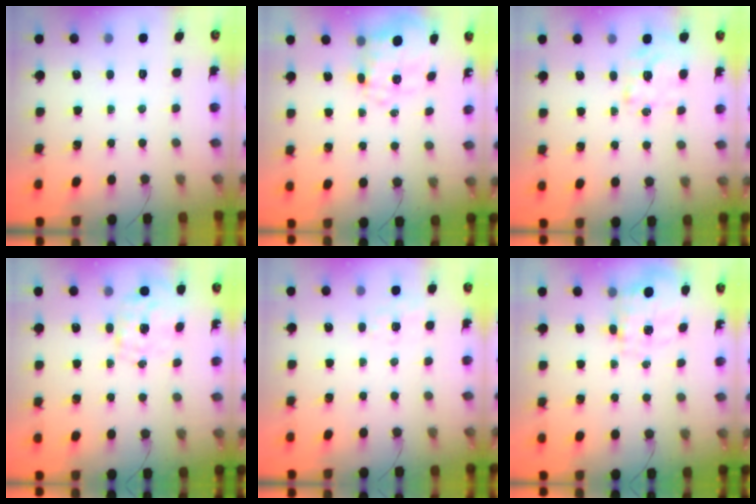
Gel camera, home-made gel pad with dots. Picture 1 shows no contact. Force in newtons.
{"total": 9.6, "press": 9.5, "slide": 1.7}
{"total": 2.4, "press": 2.4, "slide": 0.3}
{"total": 1.6, "press": 1.4, "slide": 0.8}
{"total": 4.5, "press": 4.1, "slide": 1.8}
{"total": 3.4, "press": 3.2, "slide": 1.0}